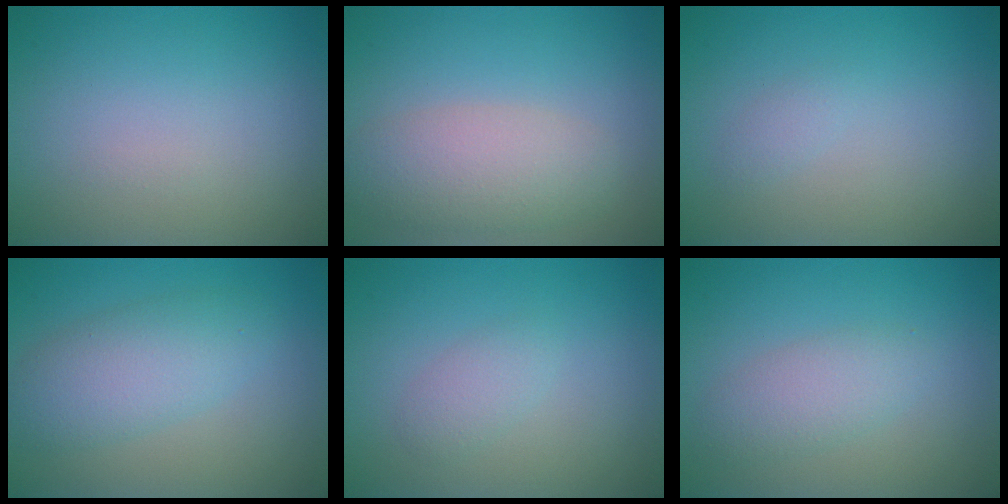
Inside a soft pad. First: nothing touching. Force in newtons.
{"total": 4.3, "press": 4.3, "slide": 0.3}
{"total": 0.7, "press": 0.7, "slide": 0.0}
{"total": 4.4, "press": 4.4, "slide": 0.1}
{"total": 1.5, "press": 1.5, "slide": 0.0}
{"total": 2.7, "press": 2.7, "slide": 0.1}